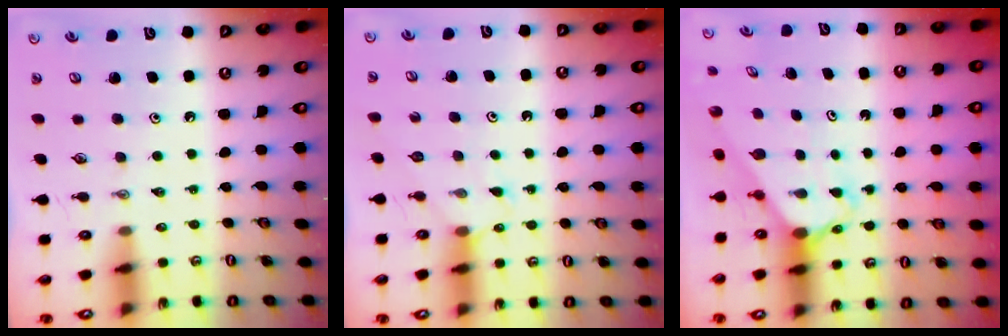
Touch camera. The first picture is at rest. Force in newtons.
{"total": 4.1, "press": 4.0, "slide": 0.5}
{"total": 2.5, "press": 2.5, "slide": 0.1}